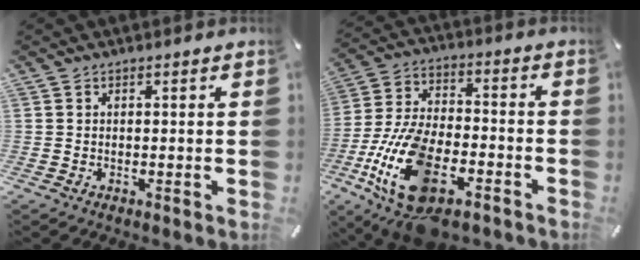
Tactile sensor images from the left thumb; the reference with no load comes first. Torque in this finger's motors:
{"motor_torque": [-0.92, 4.08, 1.46, 1.29, 0.53]}